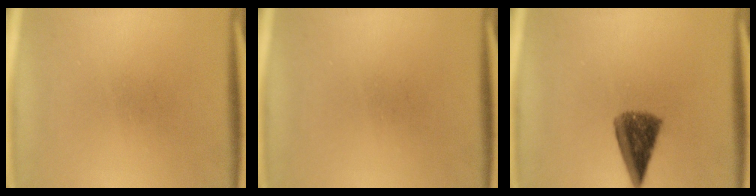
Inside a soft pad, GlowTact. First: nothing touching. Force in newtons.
{"total": 0.0}
{"total": 7.3}